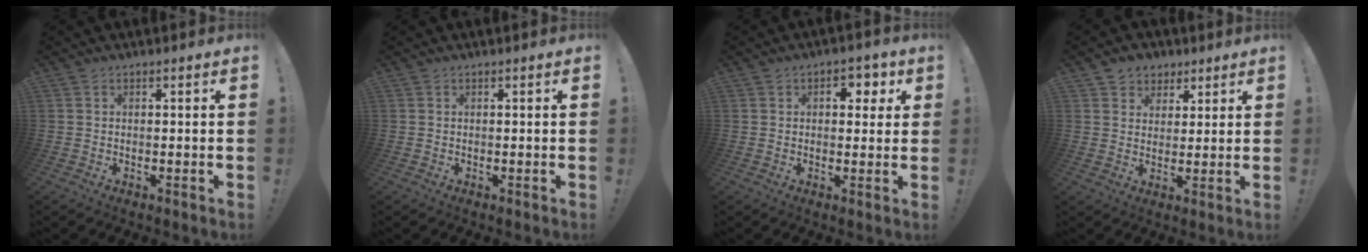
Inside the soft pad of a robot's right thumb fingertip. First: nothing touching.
{"total": 0.0}
{"total": 5.2, "force": [1.5, 3.8, 3.2], "torque": [-0.020, -0.004, 0.016]}
{"total": 5.5, "force": [2.6, 4.8, 0.4], "torque": [-0.006, -0.020, 0.051]}